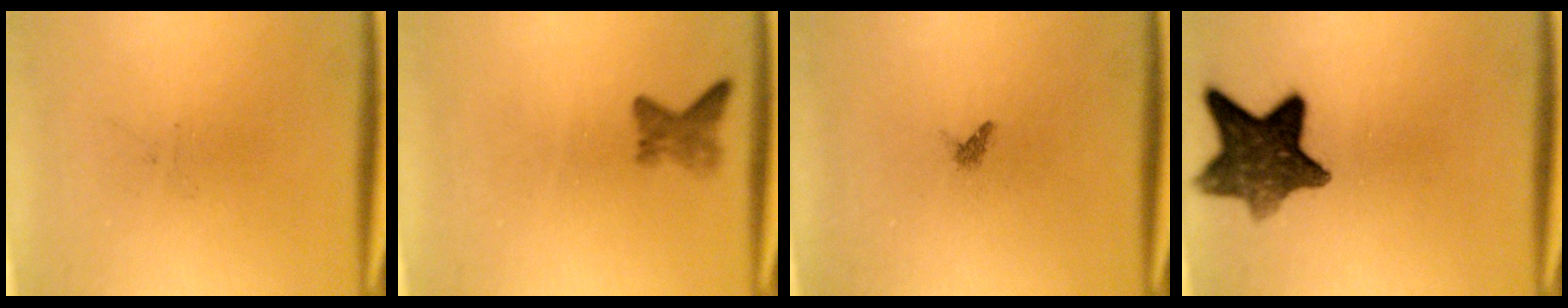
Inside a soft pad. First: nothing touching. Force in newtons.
{"total": 2.0}
{"total": 0.7}
{"total": 10.3}